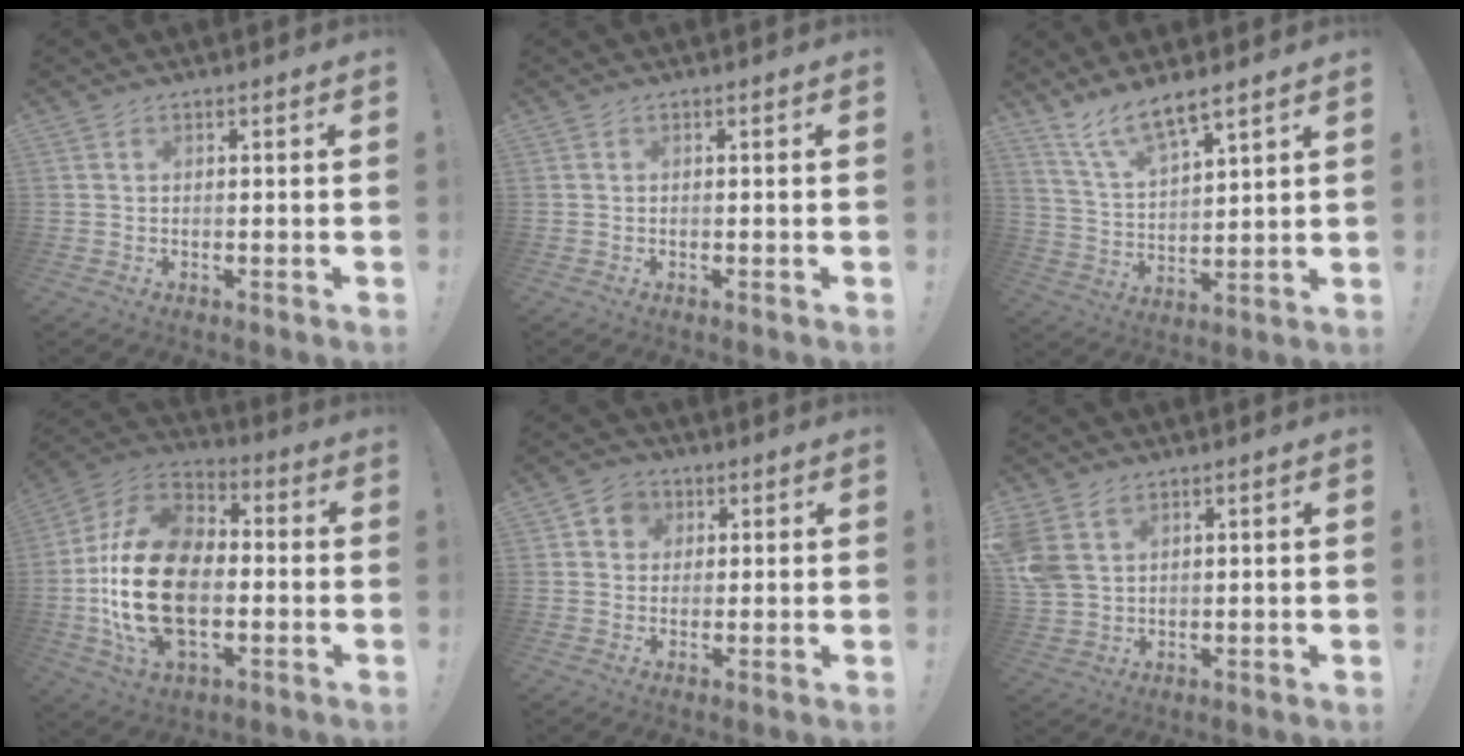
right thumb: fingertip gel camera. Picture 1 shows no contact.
{"total": 0.0}
{"total": 9.8, "force": [8.4, 2.1, 4.5], "torque": [-0.096, -0.051, 0.157]}
{"total": 25.2, "force": [-3.4, 15.9, 19.2], "torque": [-0.367, 0.029, -0.047]}
{"total": 5.0, "force": [1.3, 4.7, 1.4], "torque": [-0.020, 0.000, 0.024]}
{"total": 7.0, "force": [3.6, 4.7, 3.6], "torque": [-0.075, -0.014, 0.071]}